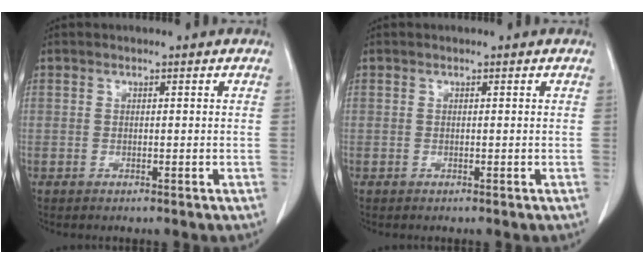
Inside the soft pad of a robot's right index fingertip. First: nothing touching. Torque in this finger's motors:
{"motor_torque": [0.00, 0.00, 0.00, 0.00]}